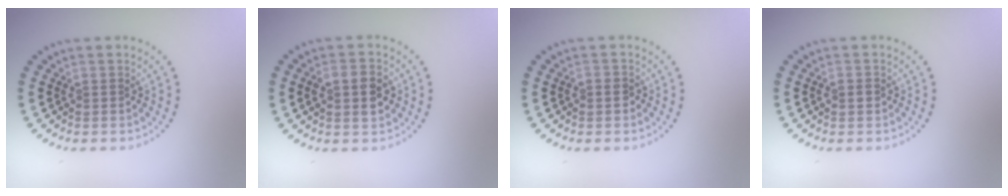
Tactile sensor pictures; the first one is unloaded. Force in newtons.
{"total": 3.0, "press": 3.0, "slide": 0.2}
{"total": 0.6, "press": 0.6, "slide": 0.2}
{"total": 1.2, "press": 1.2, "slide": 0.2}